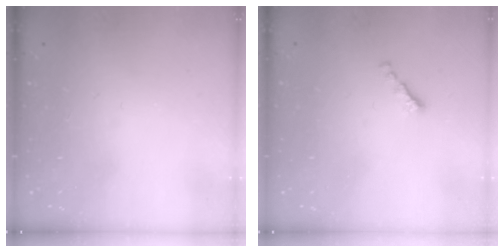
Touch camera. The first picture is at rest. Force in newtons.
{"total": 1.5, "press": 1.4, "slide": 0.5}